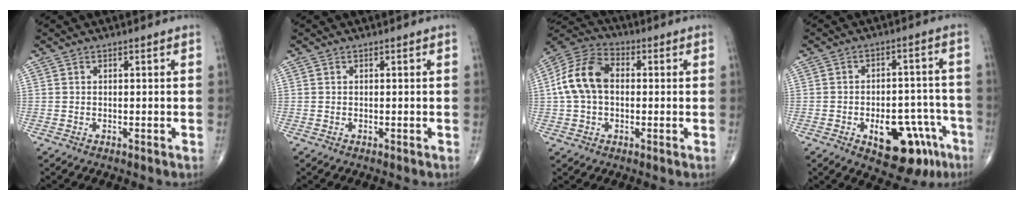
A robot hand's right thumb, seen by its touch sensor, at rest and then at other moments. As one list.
[{"total": 0.0}, {"total": 11.9, "force": [0.6, 8.1, 8.7], "torque": [-0.170, 0.032, 0.000]}, {"total": 14.7, "force": [-7.1, 7.7, 10.4], "torque": [-0.105, 0.045, -0.087]}]